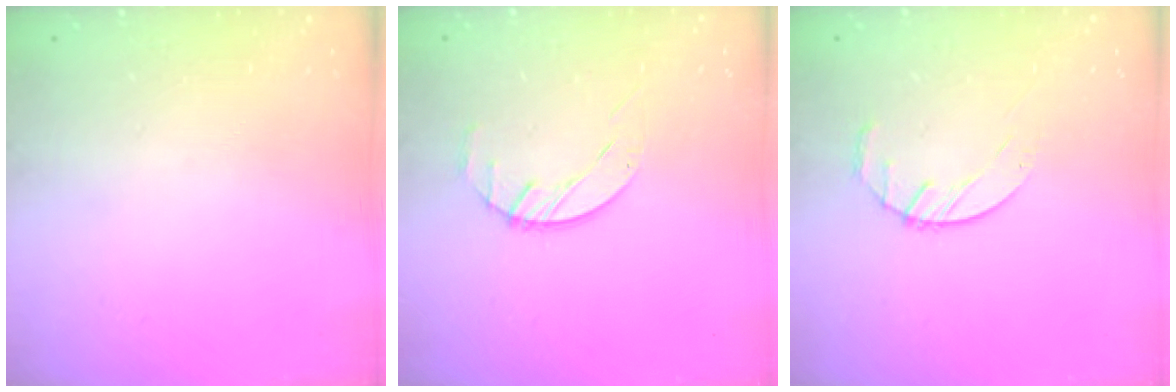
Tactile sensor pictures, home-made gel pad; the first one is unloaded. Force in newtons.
{"total": 2.1, "press": 2.0, "slide": 0.3}
{"total": 4.8, "press": 4.7, "slide": 0.6}